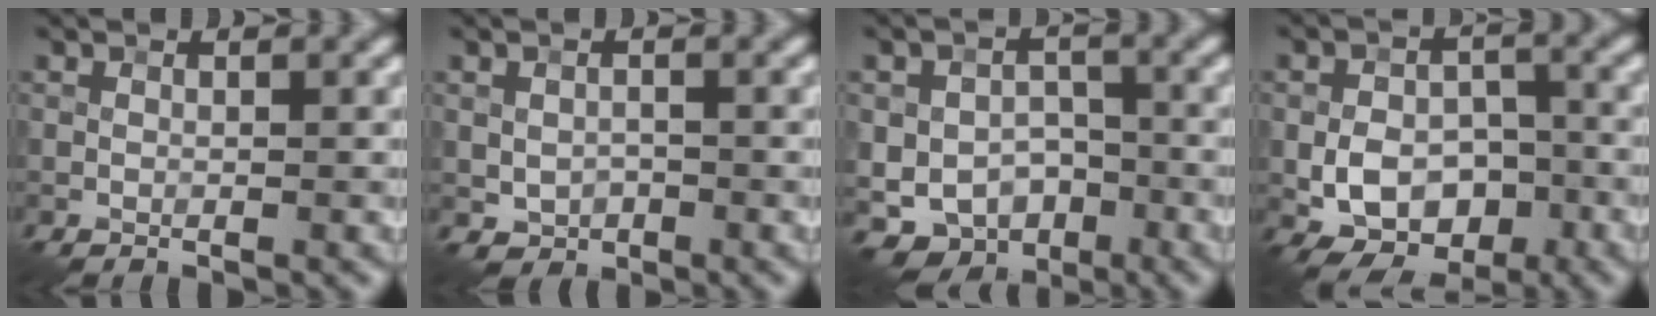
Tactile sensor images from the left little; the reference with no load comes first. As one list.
[{"total": 1.6, "force": [-0.6, 1.2, 0.8], "torque": [-0.018, -0.003, -0.009]}, {"total": 7.7, "force": [-3.3, 5.8, 3.8], "torque": [-0.042, -0.003, -0.056]}, {"total": 6.3, "force": [-2.0, 4.3, 4.1], "torque": [-0.066, 0.000, -0.036]}]